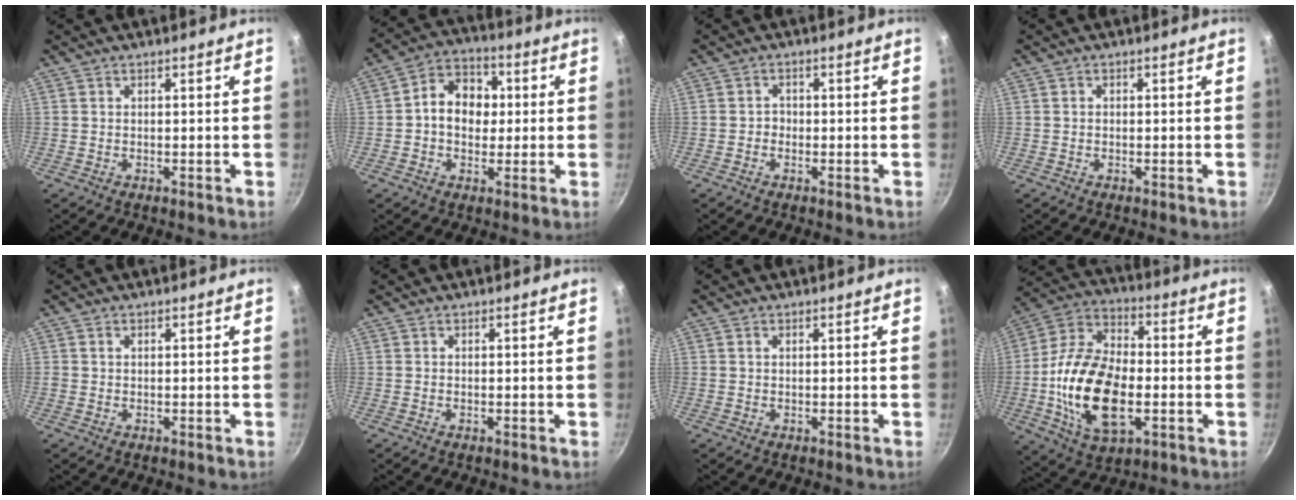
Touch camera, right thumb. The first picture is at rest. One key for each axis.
{"total": 10.2, "fx": 0.6, "fy": 8.0, "fz": 6.3, "tx": -0.059, "ty": 0.019, "tz": -0.008}
{"total": 1.5, "fx": -0.7, "fy": 1.3, "fz": 0.5, "tx": 0.000, "ty": 0.007, "tz": -0.015}
{"total": 0.5, "fx": -0.1, "fy": 0.4, "fz": 0.2, "tx": -0.004, "ty": 0.004, "tz": -0.002}
{"total": 0.7, "fx": 0.2, "fy": 0.6, "fz": 0.3, "tx": -0.003, "ty": 0.004, "tz": 0.002}
{"total": 0.0}
{"total": 0.5, "fx": 0.2, "fy": 0.4, "fz": 0.3, "tx": -0.005, "ty": 0.002, "tz": 0.003}
{"total": 21.0, "fx": -3.5, "fy": 12.1, "fz": 16.9, "tx": -0.305, "ty": 0.024, "tz": -0.067}